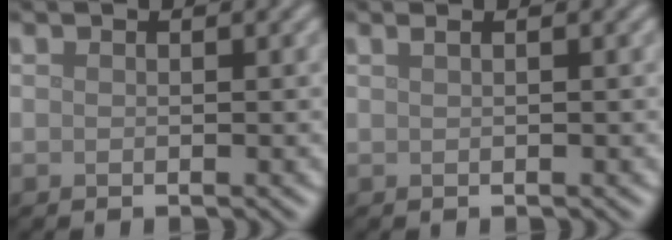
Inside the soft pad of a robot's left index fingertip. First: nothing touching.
{"total": 1.3, "force": [0.7, 0.7, 0.9], "torque": [-0.006, -0.002, 0.001]}